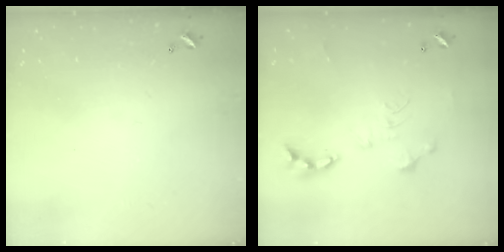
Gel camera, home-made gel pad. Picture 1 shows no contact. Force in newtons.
{"total": 0.6, "press": 0.6, "slide": 0.1}